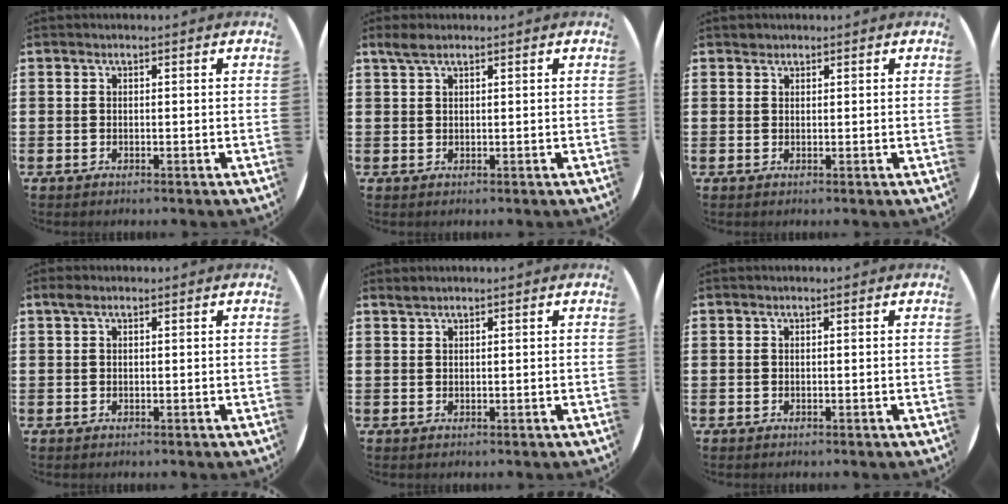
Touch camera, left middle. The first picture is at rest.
{"total": 1.9, "force": [1.4, 0.5, 1.1], "torque": [-0.024, 0.004, 0.026]}
{"total": 0.7, "force": [0.6, 0.3, 0.0], "torque": [0.008, -0.001, 0.011]}
{"total": 0.9, "force": [0.5, 0.4, 0.6], "torque": [-0.013, 0.005, 0.008]}
{"total": 0.7, "force": [0.6, -0.1, 0.1], "torque": [-0.003, -0.002, 0.013]}
{"total": 0.0}